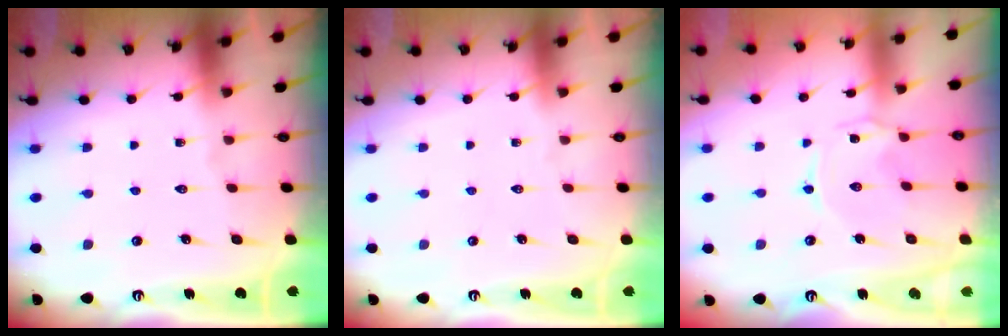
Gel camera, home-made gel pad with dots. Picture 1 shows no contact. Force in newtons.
{"total": 0.0}
{"total": 0.8, "press": 0.8, "slide": 0.3}